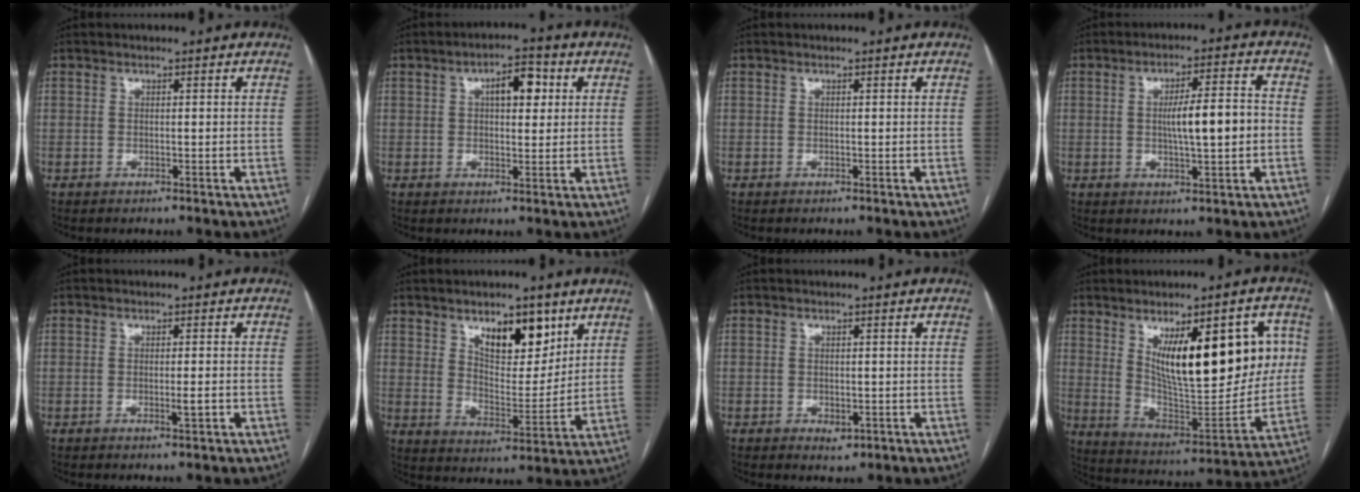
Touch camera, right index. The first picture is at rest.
{"total": 5.9, "force": [1.8, 2.5, 5.1], "torque": [-0.079, 0.017, 0.029]}
{"total": 0.0}
{"total": 8.2, "force": [-0.4, 1.2, 8.1], "torque": [-0.131, 0.013, -0.005]}
{"total": 1.8, "force": [-0.7, -0.1, 1.7], "torque": [-0.032, -0.004, -0.010]}
{"total": 10.4, "force": [6.1, 4.3, 7.2], "torque": [-0.115, -0.005, 0.109]}
{"total": 1.9, "force": [-0.8, 1.2, 1.3], "torque": [-0.015, 0.000, -0.004]}
{"total": 21.7, "force": [6.3, 6.5, 19.7], "torque": [-0.292, -0.001, 0.109]}